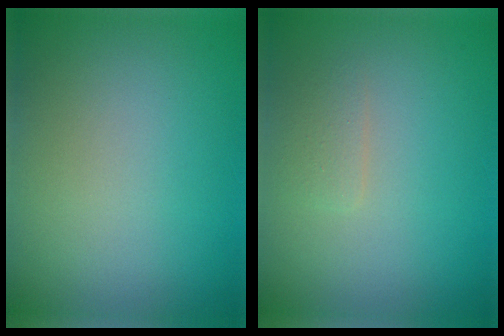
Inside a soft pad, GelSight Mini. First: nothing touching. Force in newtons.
{"total": 1.0, "press": 1.0, "slide": 0.0}